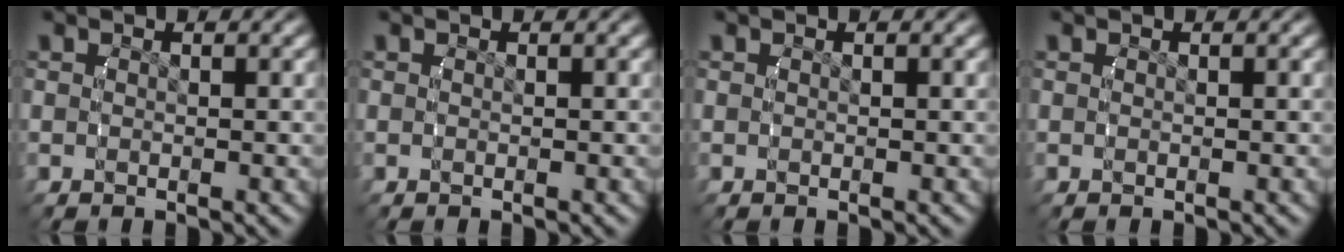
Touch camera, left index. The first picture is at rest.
{"total": 0.0}
{"total": 0.0}
{"total": 0.0}